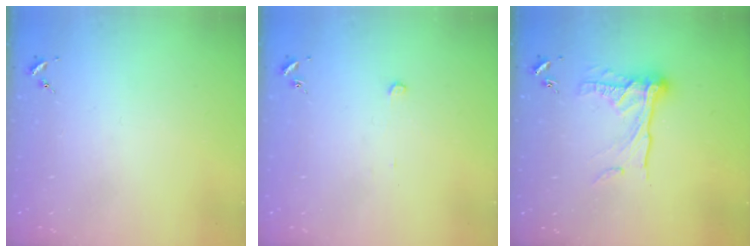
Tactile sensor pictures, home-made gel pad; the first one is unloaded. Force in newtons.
{"total": 2.4, "press": 2.4, "slide": 0.2}
{"total": 14.6, "press": 14.6, "slide": 1.1}